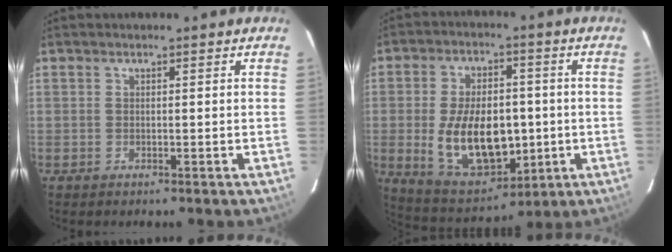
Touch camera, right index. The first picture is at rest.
{"total": 17.0, "force": [-2.1, 10.2, 13.5], "torque": [-0.262, -0.007, -0.009]}